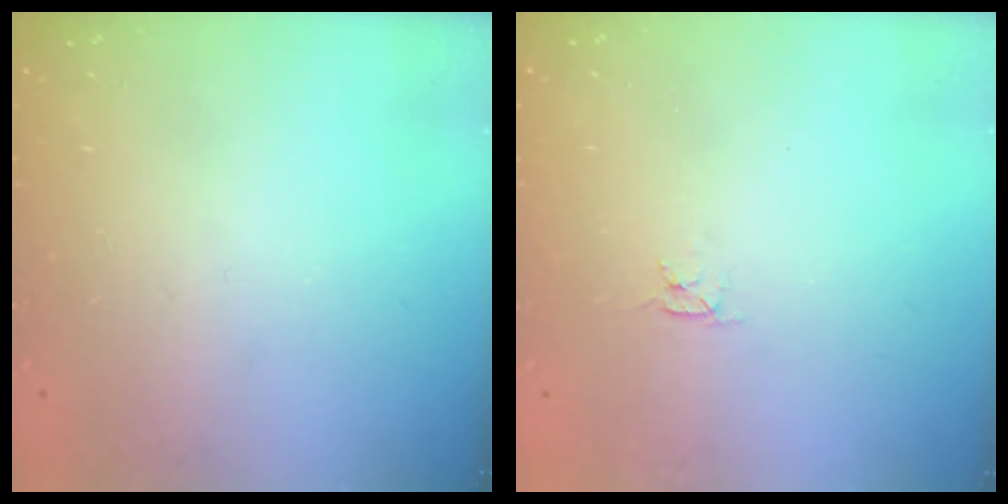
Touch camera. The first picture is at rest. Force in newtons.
{"total": 2.8, "press": 2.8, "slide": 0.3}